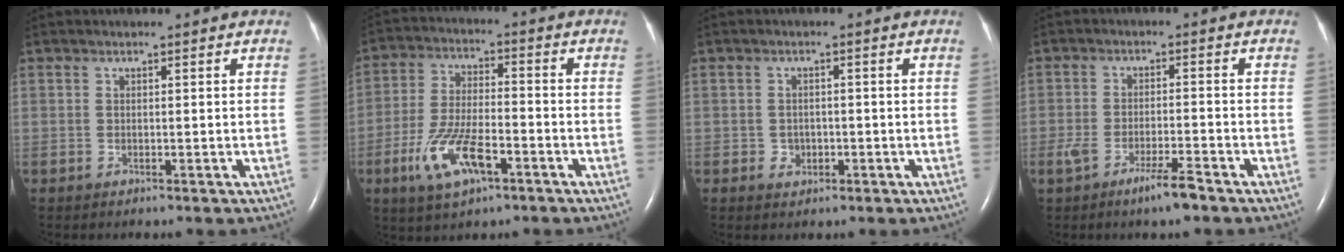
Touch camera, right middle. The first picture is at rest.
{"total": 10.3, "force": [-4.8, 3.4, 8.5], "torque": [-0.181, -0.004, -0.086]}
{"total": 2.0, "force": [-0.6, 1.7, 0.8], "torque": [-0.011, 0.004, -0.004]}
{"total": 5.0, "force": [-3.3, 0.5, 3.6], "torque": [-0.076, -0.005, -0.060]}